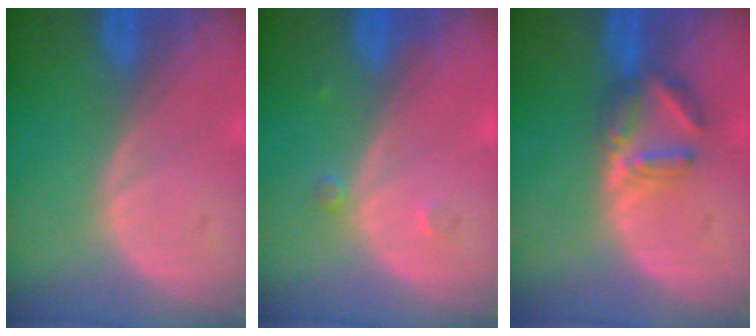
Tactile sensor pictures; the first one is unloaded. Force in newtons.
{"total": 1.3, "press": 1.3, "slide": 0.1}
{"total": 4.4, "press": 4.3, "slide": 1.1}